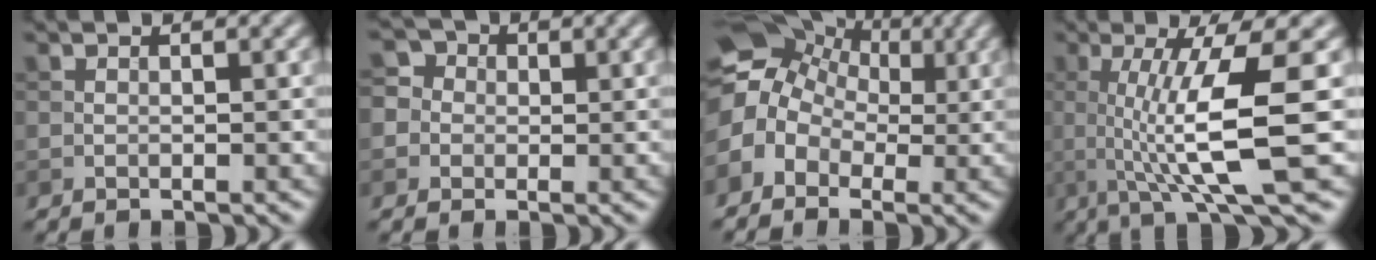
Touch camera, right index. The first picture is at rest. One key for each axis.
{"total": 4.0, "fx": 0.5, "fy": 3.8, "fz": 1.3, "tx": -0.002, "ty": 0.026, "tz": -0.017}
{"total": 8.2, "fx": 0.5, "fy": 6.7, "fz": 4.7, "tx": -0.086, "ty": 0.028, "tz": -0.014}
{"total": 8.6, "fx": 0.3, "fy": 1.5, "fz": 8.4, "tx": -0.125, "ty": -0.006, "tz": 0.009}